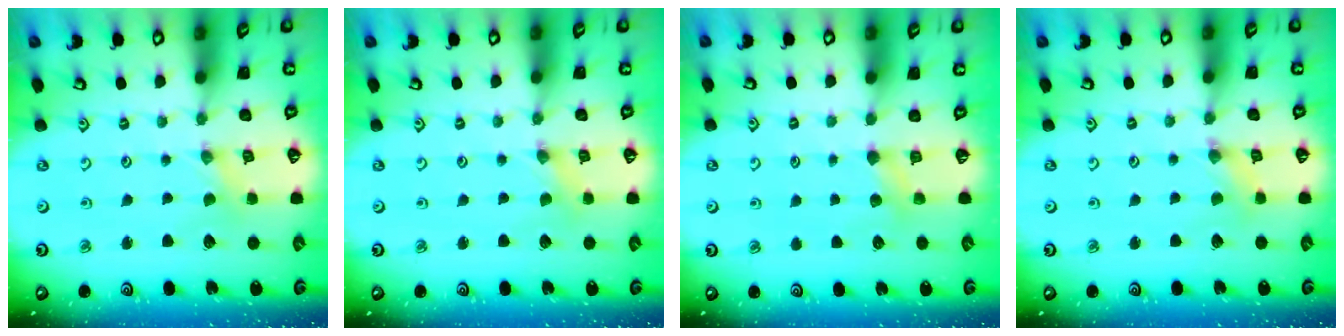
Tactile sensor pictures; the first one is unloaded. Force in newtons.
{"total": 0.0}
{"total": 3.4, "press": 3.3, "slide": 0.4}
{"total": 1.4, "press": 1.3, "slide": 0.3}